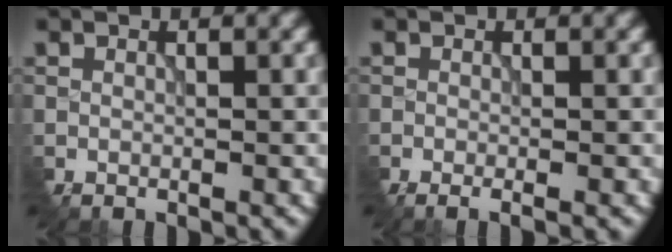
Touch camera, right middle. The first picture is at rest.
{"total": 1.6, "force": [-0.9, 0.4, 1.3], "torque": [-0.026, -0.004, -0.013]}